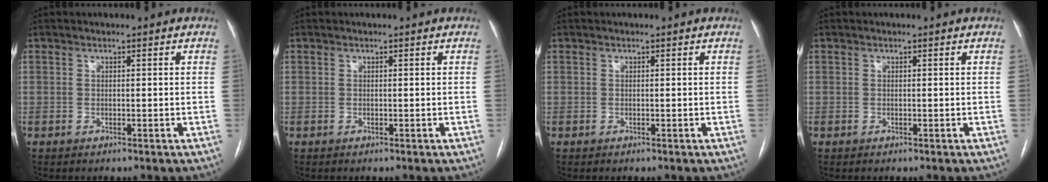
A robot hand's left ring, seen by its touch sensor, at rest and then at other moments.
{"total": 0.0}
{"total": 0.0}
{"total": 0.0}